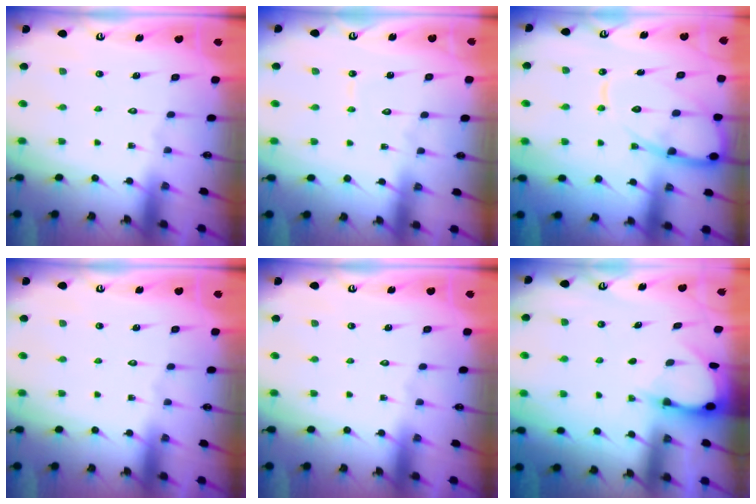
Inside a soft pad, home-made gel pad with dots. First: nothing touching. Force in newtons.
{"total": 2.8, "press": 2.8, "slide": 0.3}
{"total": 12.5, "press": 12.5, "slide": 1.3}
{"total": 0.0}
{"total": 0.0}
{"total": 3.1, "press": 3.1, "slide": 0.3}